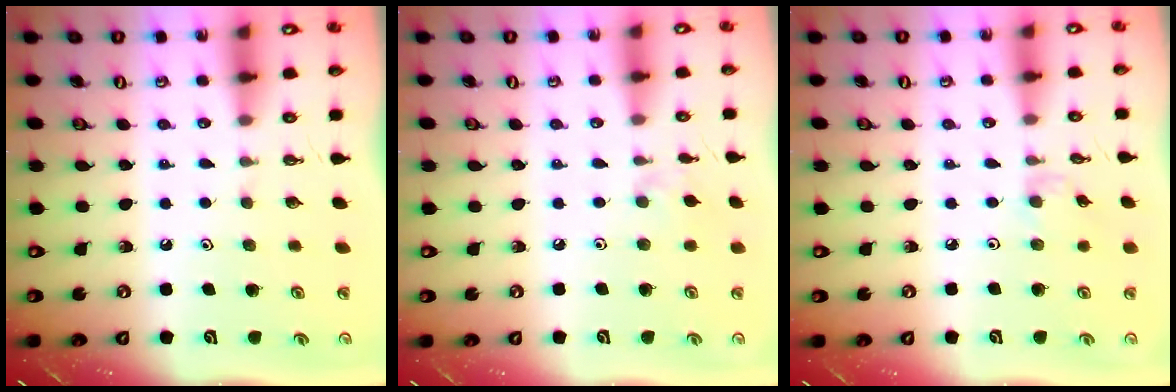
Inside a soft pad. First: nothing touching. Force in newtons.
{"total": 2.4, "press": 2.4, "slide": 0.4}
{"total": 1.1, "press": 1.0, "slide": 0.4}